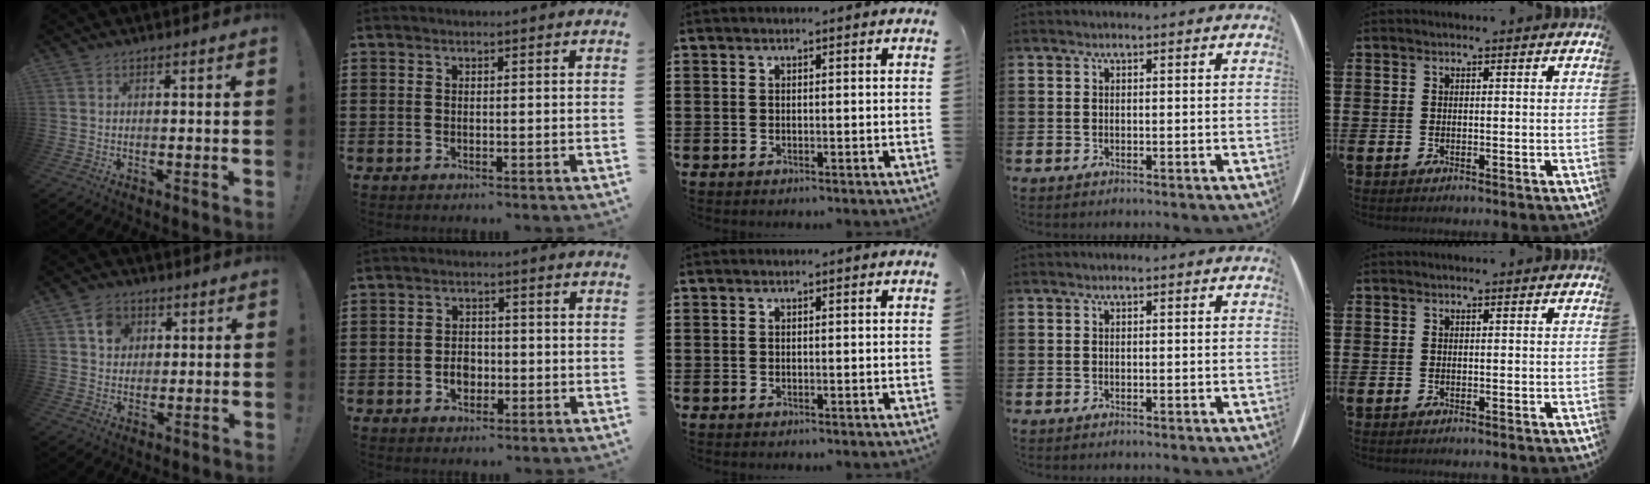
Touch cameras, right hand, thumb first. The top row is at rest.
{"thumb": {"total": 6.7, "force": [2.7, 5.8, 2.0], "torque": [-0.024, -0.005, 0.050]}, "index": {"total": 3.1, "force": [-1.0, 2.3, 1.7], "torque": [-0.028, 0.000, -0.021]}}